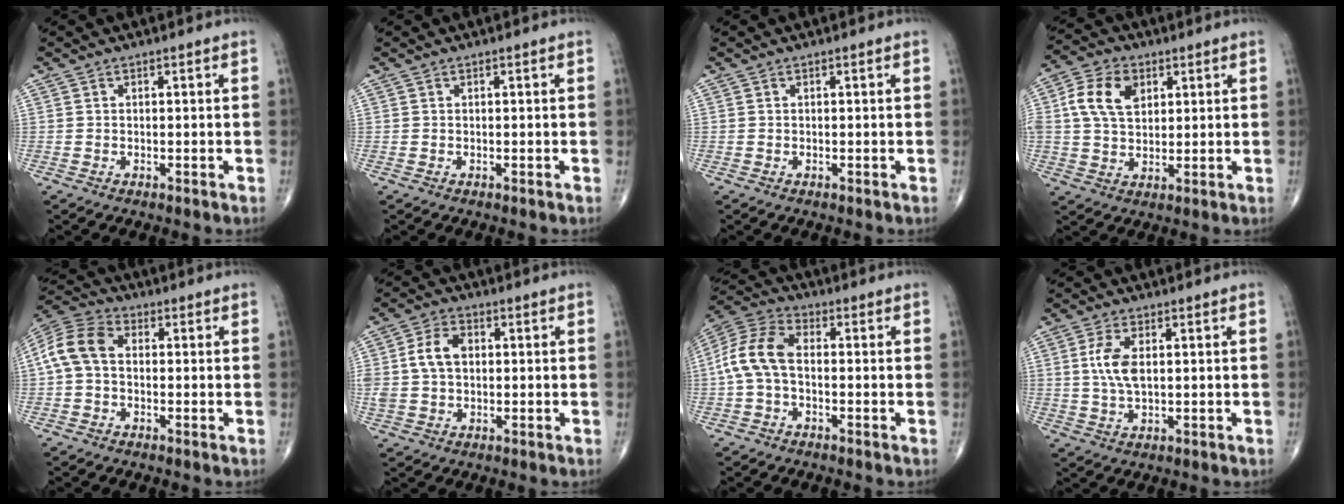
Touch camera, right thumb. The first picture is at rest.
{"total": 0.0}
{"total": 0.0}
{"total": 9.8, "force": [2.8, 6.6, 6.6], "torque": [-0.118, 0.004, 0.049]}
{"total": 9.3, "force": [0.1, 6.3, 6.8], "torque": [-0.136, 0.028, -0.010]}
{"total": 7.8, "force": [0.9, 5.4, 5.6], "torque": [-0.111, 0.019, 0.018]}
{"total": 9.7, "force": [-0.9, 5.6, 7.9], "torque": [-0.168, 0.030, -0.028]}
{"total": 6.0, "force": [1.0, 2.9, 5.2], "torque": [-0.113, -0.002, 0.019]}